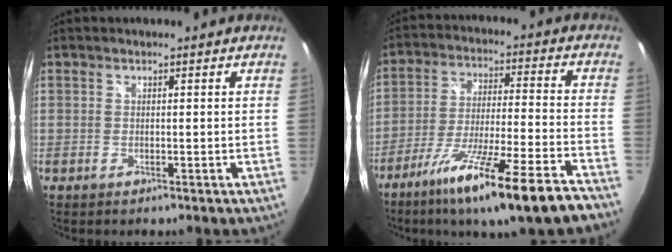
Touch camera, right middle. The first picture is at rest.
{"total": 19.8, "force": [-14.5, 0.3, 13.6], "torque": [-0.241, -0.058, -0.229]}